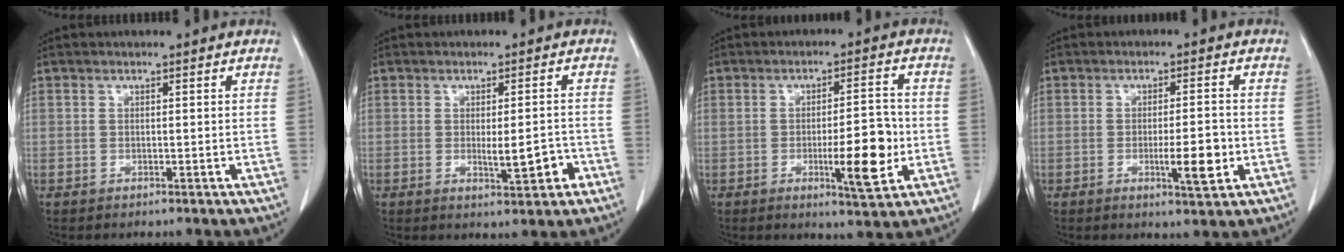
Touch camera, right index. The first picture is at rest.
{"total": 4.6, "force": [-1.4, 1.0, 4.3], "torque": [-0.057, -0.002, -0.015]}
{"total": 8.6, "force": [-1.9, 1.6, 8.3], "torque": [-0.116, -0.002, -0.026]}
{"total": 5.6, "force": [-1.5, 0.8, 5.4], "torque": [-0.083, -0.005, -0.020]}